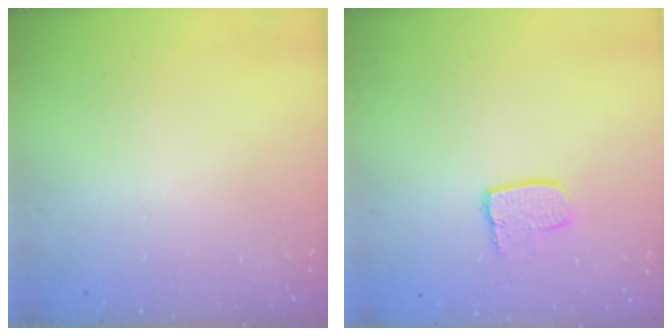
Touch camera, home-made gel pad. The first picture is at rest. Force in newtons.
{"total": 6.9, "press": 6.9, "slide": 0.6}